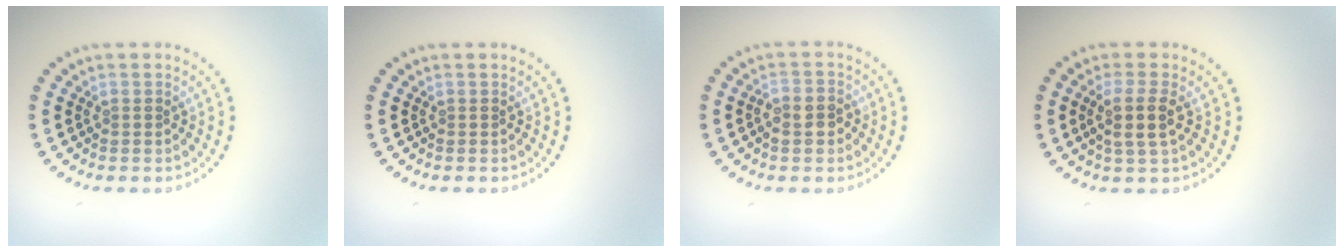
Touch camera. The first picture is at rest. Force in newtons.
{"total": 0.0}
{"total": 2.2, "press": 2.1, "slide": 0.7}
{"total": 2.7, "press": 2.3, "slide": 1.4}